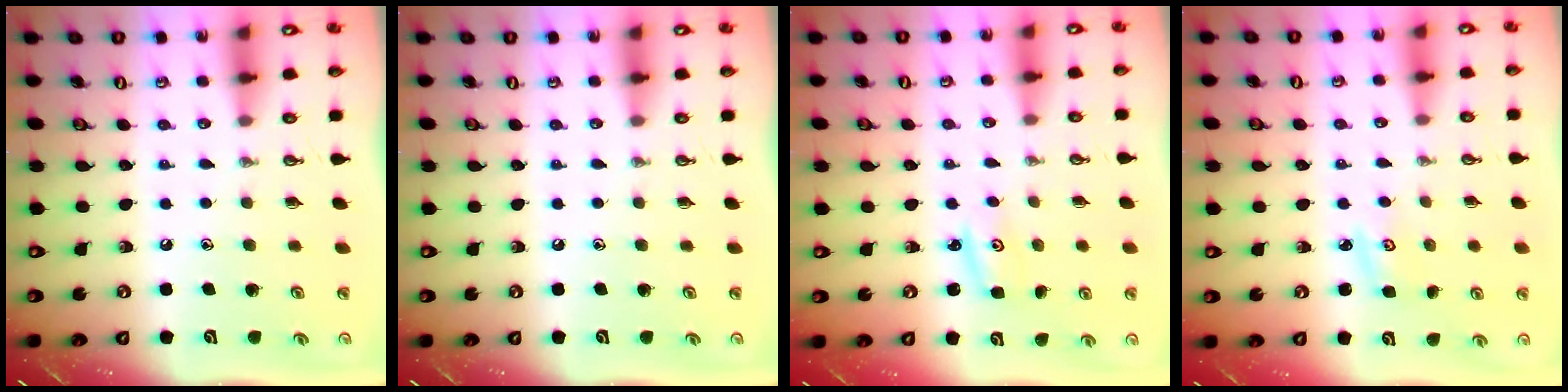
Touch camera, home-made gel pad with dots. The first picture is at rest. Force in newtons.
{"total": 0.0}
{"total": 2.7, "press": 2.7, "slide": 0.3}
{"total": 2.7, "press": 2.7, "slide": 0.4}